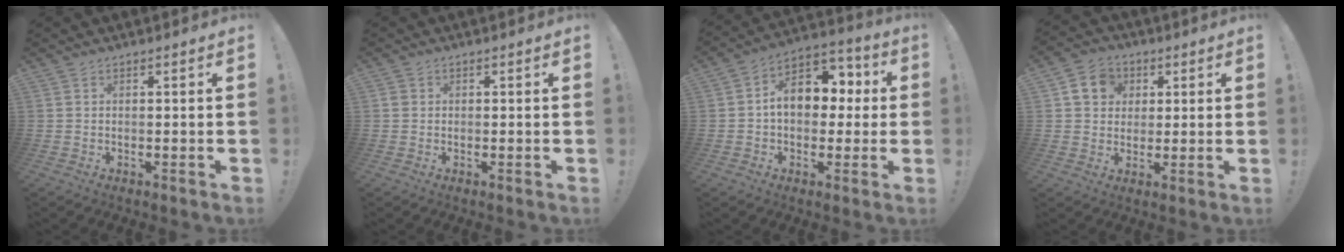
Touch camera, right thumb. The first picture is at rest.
{"total": 1.3, "force": [0.5, 1.2, 0.2], "torque": [-0.003, 0.004, 0.009]}
{"total": 12.6, "force": [1.3, 9.4, 8.3], "torque": [-0.123, 0.014, 0.033]}
{"total": 9.3, "force": [3.2, 8.1, 3.4], "torque": [-0.052, -0.006, 0.066]}